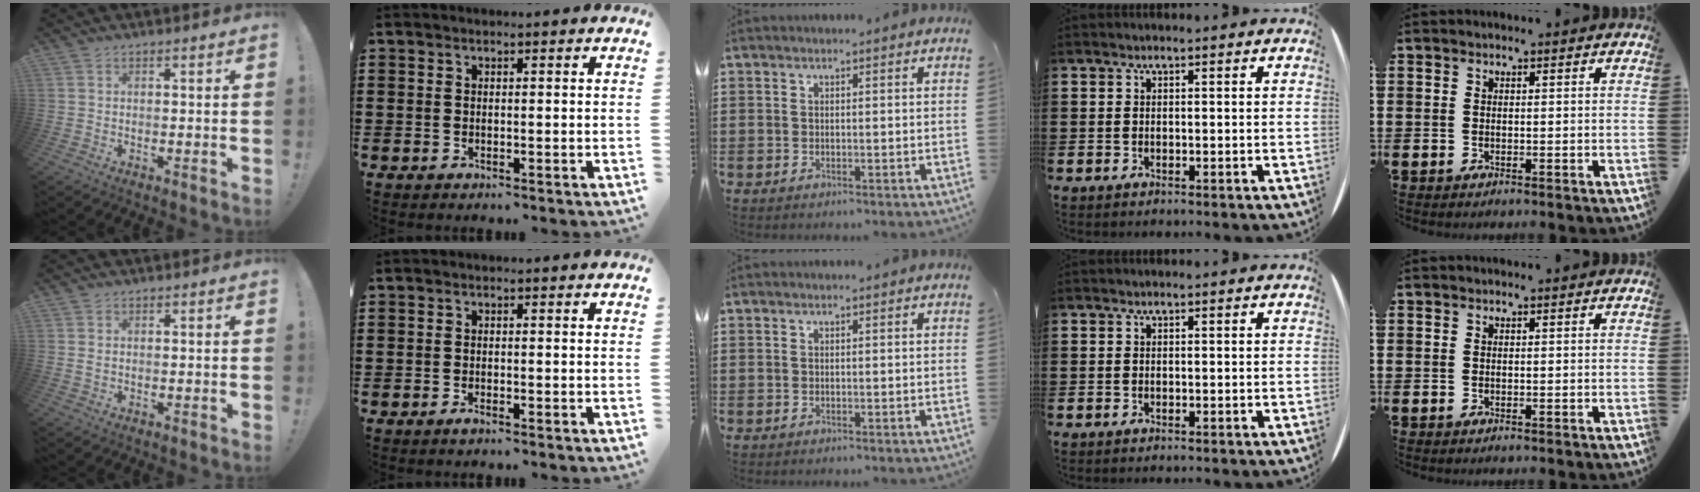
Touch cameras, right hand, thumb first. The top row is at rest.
{"thumb": {"total": 0.9, "force": [0.3, 0.5, 0.7], "torque": [-0.009, 0.001, 0.004]}, "index": {"total": 0.9, "force": [-0.7, 0.1, 0.5], "torque": [-0.011, -0.004, -0.012]}}